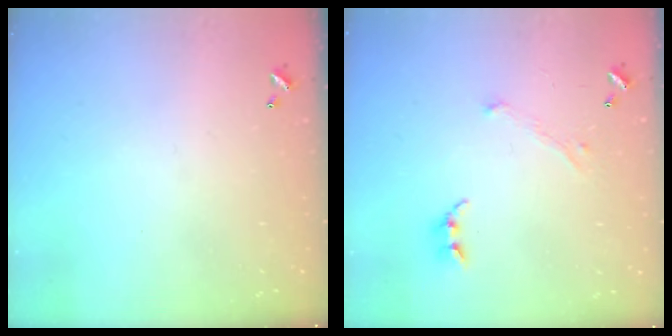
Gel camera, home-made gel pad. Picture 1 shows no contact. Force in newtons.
{"total": 1.7, "press": 1.6, "slide": 0.5}